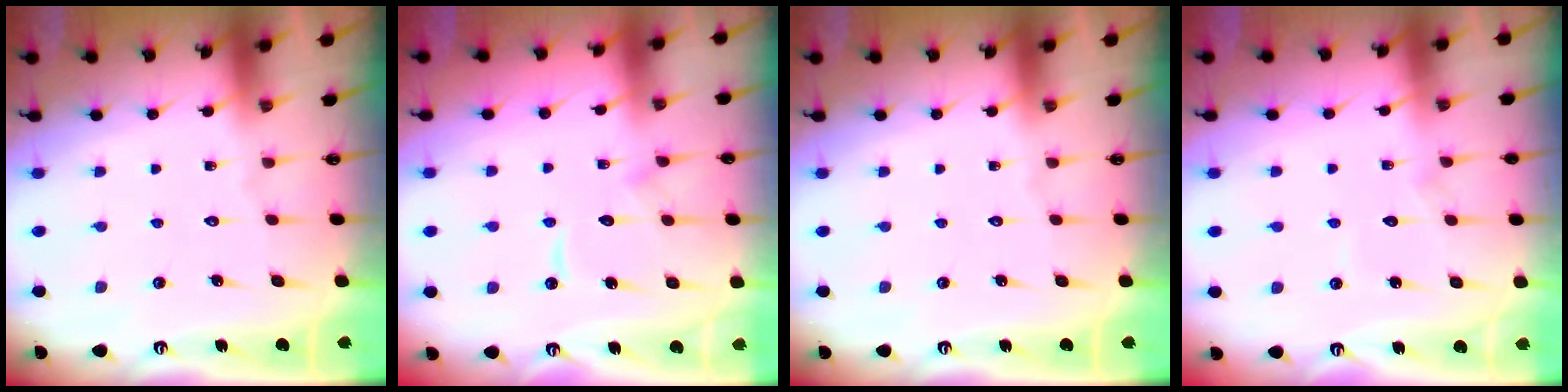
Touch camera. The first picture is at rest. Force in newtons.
{"total": 9.9, "press": 9.9, "slide": 1.0}
{"total": 0.0}
{"total": 7.0, "press": 7.0, "slide": 0.5}